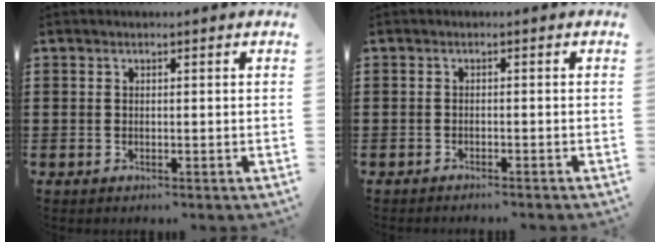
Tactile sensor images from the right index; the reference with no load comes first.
{"total": 1.0, "force": [-1.0, -0.2, 0.0], "torque": [-0.001, 0.000, -0.021]}